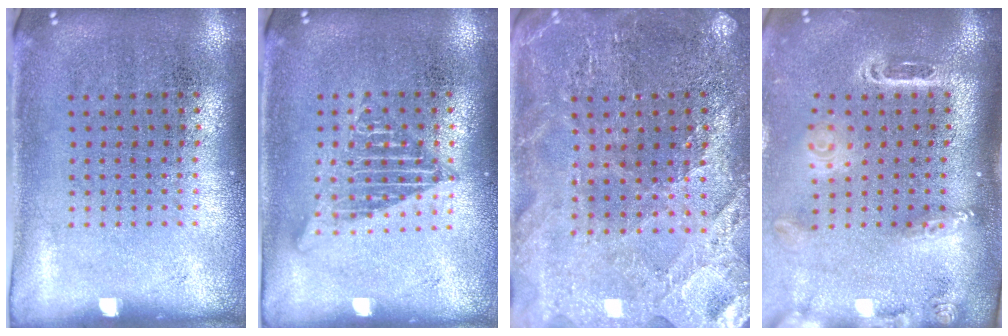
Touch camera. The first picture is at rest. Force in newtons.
{"total": 1.3, "press": 1.3, "slide": 0.1}
{"total": 2.6, "press": 2.6, "slide": 0.4}
{"total": 2.6, "press": 1.9, "slide": 1.8}